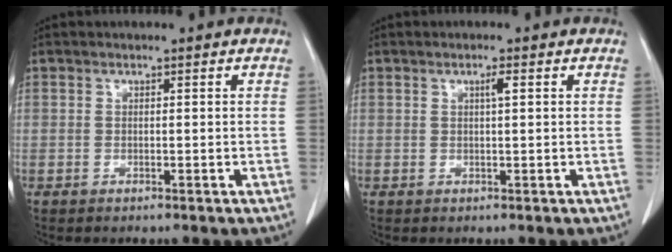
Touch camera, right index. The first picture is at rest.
{"total": 1.4, "force": [0.4, 0.0, 1.3], "torque": [-0.023, 0.002, 0.007]}